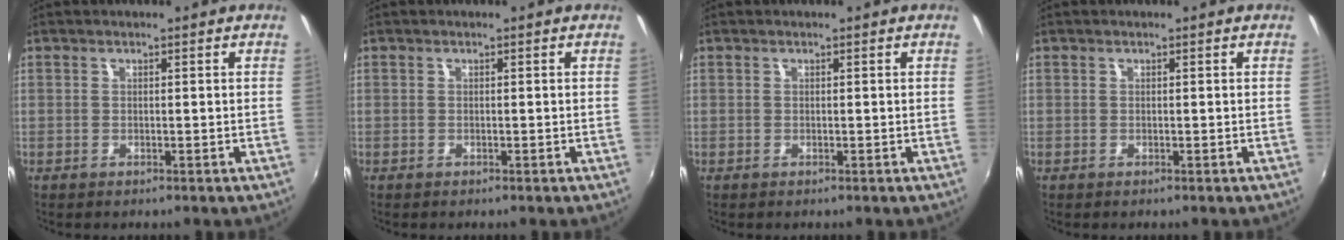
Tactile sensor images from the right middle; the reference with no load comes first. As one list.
[{"total": 0.0}, {"total": 0.0}, {"total": 0.0}]